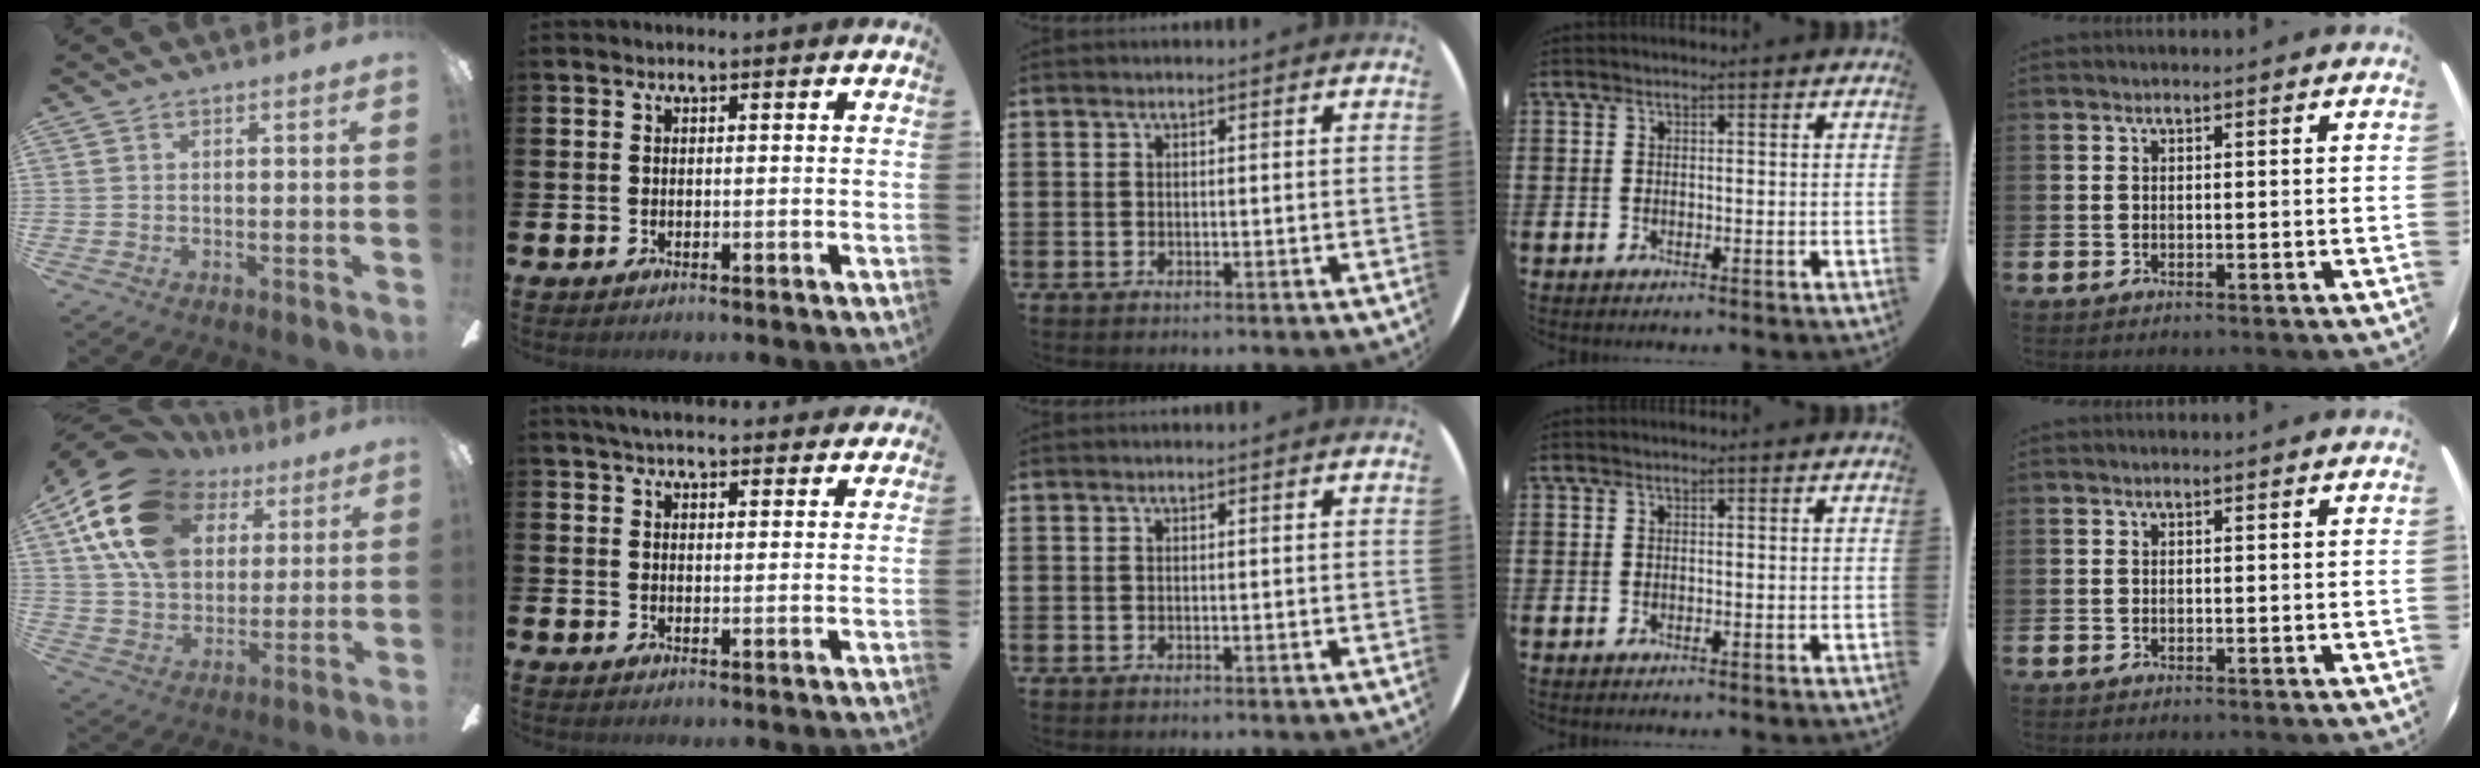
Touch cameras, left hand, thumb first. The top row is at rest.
{"thumb": {"total": 21.3, "force": [10.0, 14.5, 12.1], "torque": [-0.243, -0.039, 0.180]}, "index": {"total": 4.4, "force": [4.2, 0.7, 1.0], "torque": [-0.022, -0.016, 0.076]}}